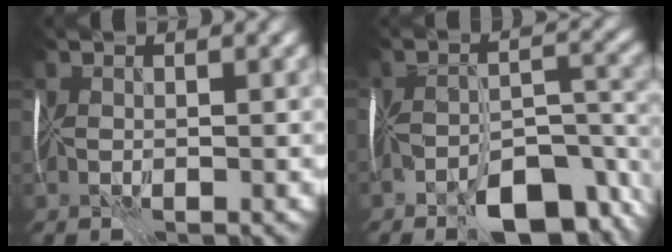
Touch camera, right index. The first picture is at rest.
{"total": 8.7, "force": [-5.9, 3.3, 5.5], "torque": [-0.073, -0.011, -0.096]}